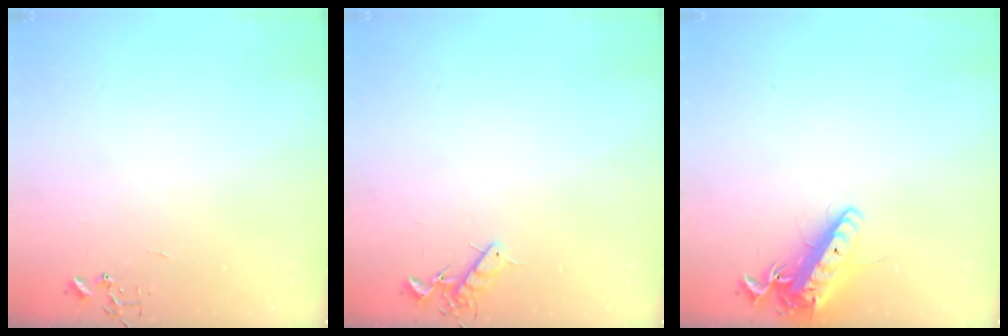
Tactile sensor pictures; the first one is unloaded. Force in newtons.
{"total": 7.2, "press": 7.1, "slide": 1.1}
{"total": 15.0, "press": 14.7, "slide": 2.8}